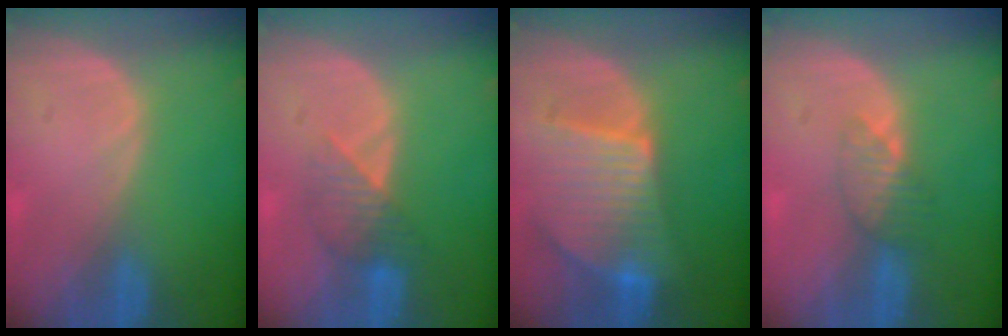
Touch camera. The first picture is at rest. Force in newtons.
{"total": 3.9, "press": 3.7, "slide": 1.4}
{"total": 9.4, "press": 8.2, "slide": 4.6}
{"total": 3.6, "press": 3.2, "slide": 1.6}